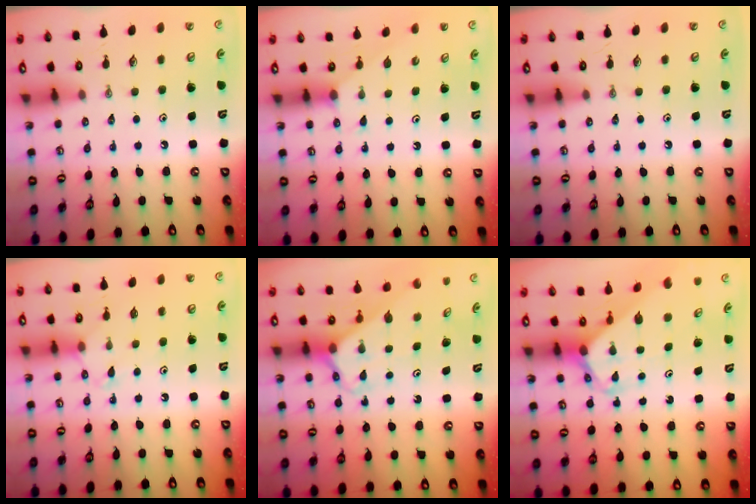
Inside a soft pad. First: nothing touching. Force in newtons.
{"total": 3.6, "press": 3.6, "slide": 0.3}
{"total": 0.0}
{"total": 7.0, "press": 7.0, "slide": 0.7}
{"total": 2.6, "press": 2.6, "slide": 0.1}
{"total": 2.7, "press": 2.7, "slide": 0.1}